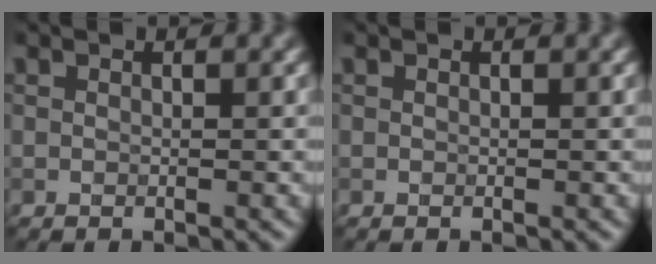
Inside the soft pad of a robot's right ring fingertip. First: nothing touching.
{"total": 0.0}